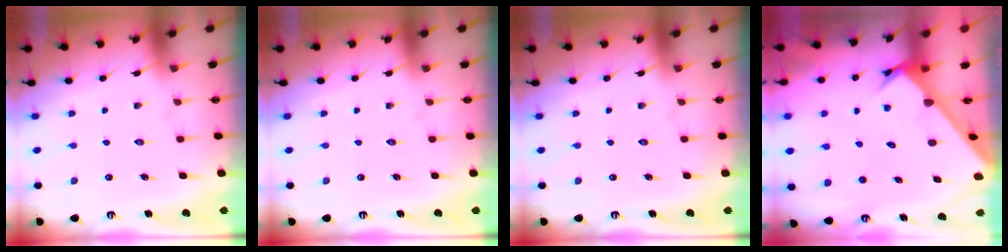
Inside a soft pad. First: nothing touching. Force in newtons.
{"total": 0.0}
{"total": 0.0}
{"total": 2.6, "press": 2.6, "slide": 0.2}